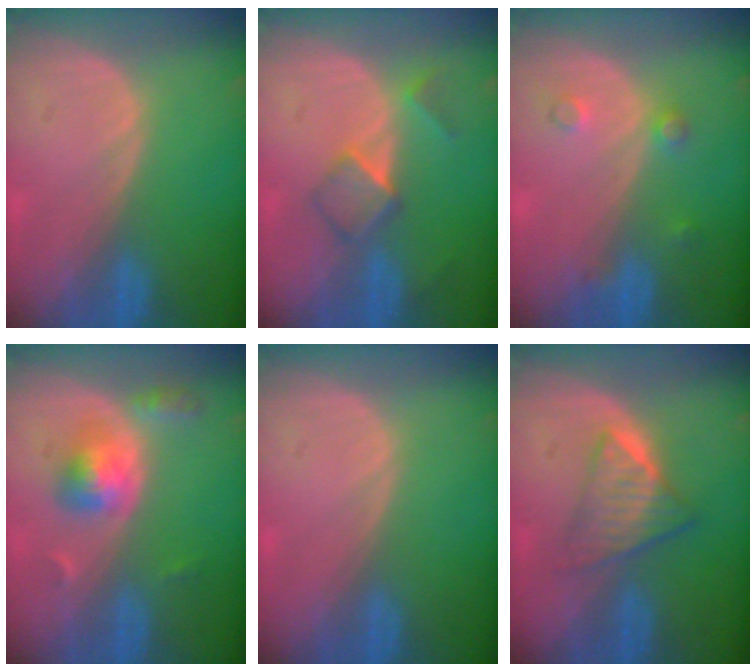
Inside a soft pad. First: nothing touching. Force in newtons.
{"total": 5.2, "press": 4.6, "slide": 2.4}
{"total": 2.3, "press": 2.3, "slide": 0.2}
{"total": 5.1, "press": 4.8, "slide": 1.6}
{"total": 0.0}
{"total": 6.3, "press": 5.4, "slide": 3.1}